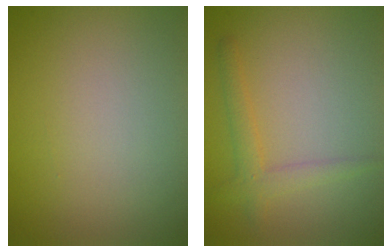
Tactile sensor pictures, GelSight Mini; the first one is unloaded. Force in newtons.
{"total": 2.2, "press": 2.2, "slide": 0.0}